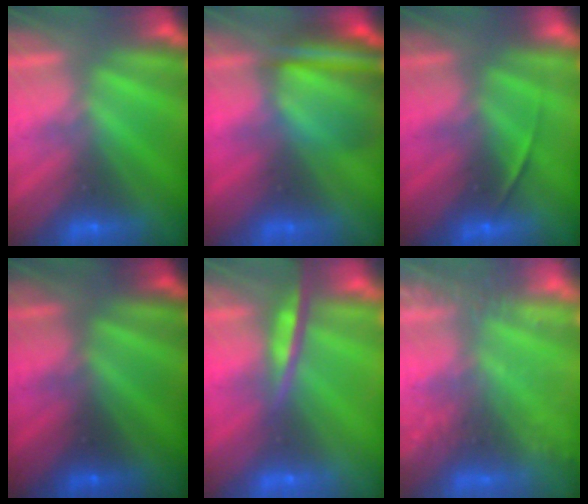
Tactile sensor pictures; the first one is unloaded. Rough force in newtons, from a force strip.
{"total": 8.5}
{"total": 1.9}
{"total": 2.8}
{"total": 7.7}
{"total": 6.1}